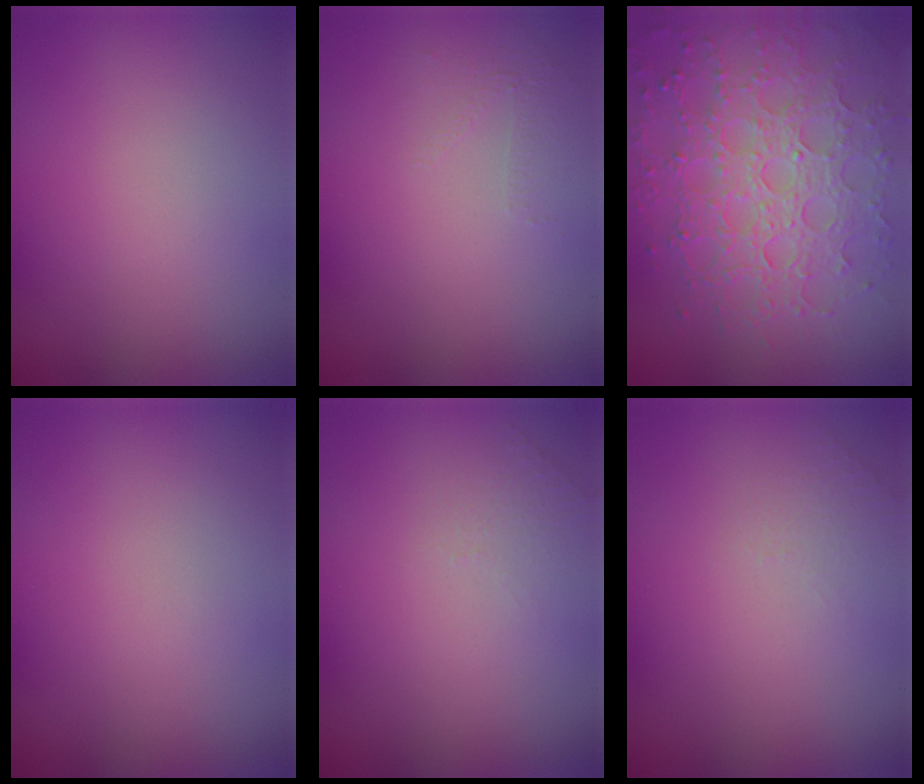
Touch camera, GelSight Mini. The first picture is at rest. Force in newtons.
{"total": 0.9, "press": 0.4, "slide": 0.8}
{"total": 8.2, "press": 5.9, "slide": 5.7}
{"total": 0.0}
{"total": 0.5, "press": 0.4, "slide": 0.4}
{"total": 0.5, "press": 0.4, "slide": 0.4}